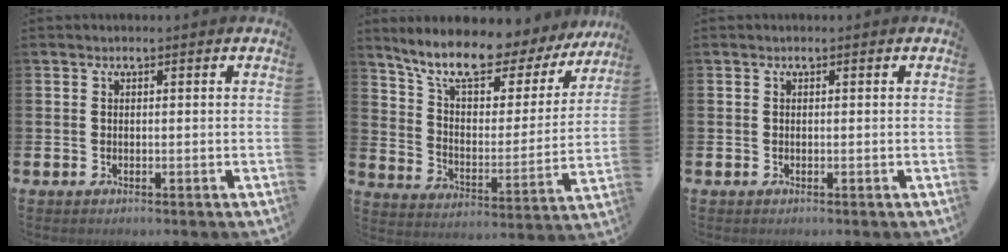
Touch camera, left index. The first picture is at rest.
{"total": 11.0, "force": [9.2, 3.3, 5.1], "torque": [-0.125, -0.059, 0.152]}
{"total": 0.0}